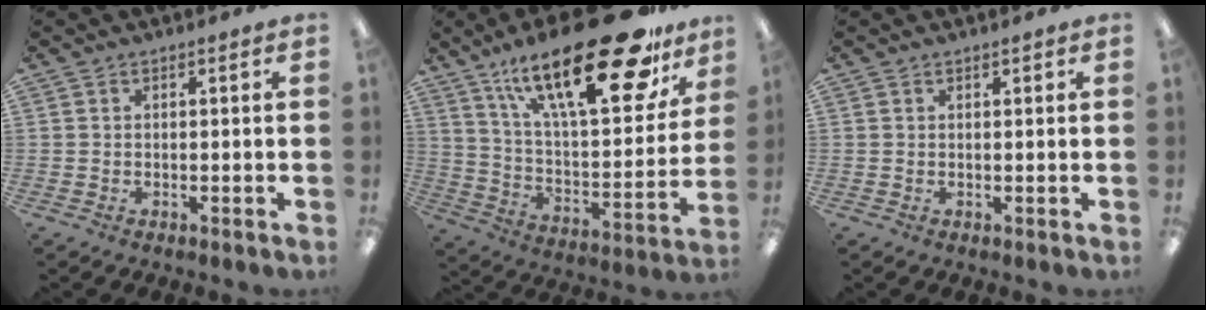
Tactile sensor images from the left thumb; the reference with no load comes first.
{"total": 30.8, "force": [19.2, 10.4, 21.7], "torque": [-0.340, -0.108, 0.318]}
{"total": 0.7, "force": [0.6, 0.2, 0.2], "torque": [-0.005, 0.001, 0.011]}